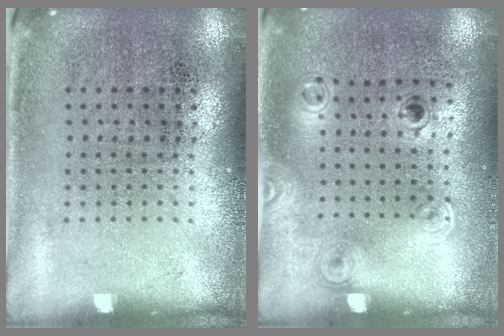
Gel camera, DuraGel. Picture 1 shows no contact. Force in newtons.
{"total": 1.1, "press": 0.8, "slide": 0.7}